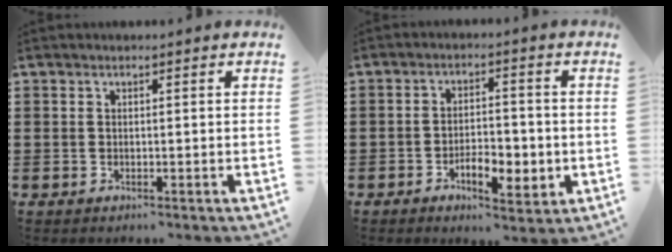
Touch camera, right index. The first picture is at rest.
{"total": 6.2, "force": [-2.2, 3.1, 4.8], "torque": [-0.073, 0.009, -0.039]}